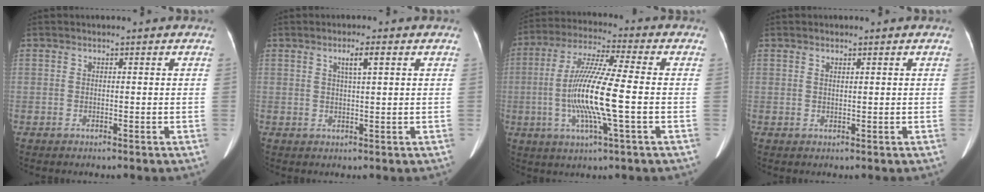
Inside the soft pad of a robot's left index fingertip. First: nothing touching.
{"total": 2.8, "force": [1.2, 0.1, 2.5], "torque": [-0.045, 0.005, 0.020]}
{"total": 13.2, "force": [-2.0, 0.5, 13.0], "torque": [-0.260, -0.003, -0.041]}
{"total": 0.5, "force": [0.3, 0.0, 0.4], "torque": [-0.008, -0.004, 0.007]}